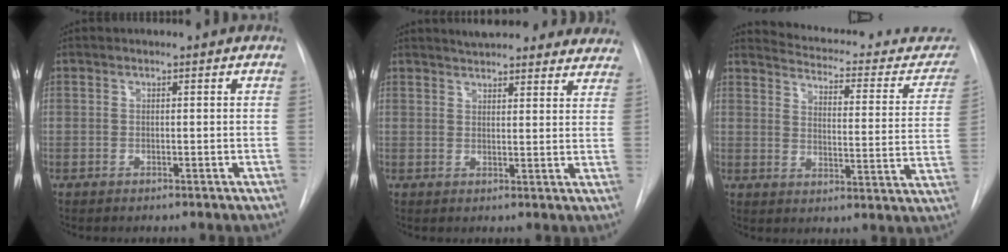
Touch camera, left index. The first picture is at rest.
{"total": 19.6, "force": [17.8, 4.8, 6.8], "torque": [-0.093, -0.014, 0.205]}
{"total": 20.3, "force": [18.6, 5.2, 6.2], "torque": [-0.067, -0.058, 0.210]}